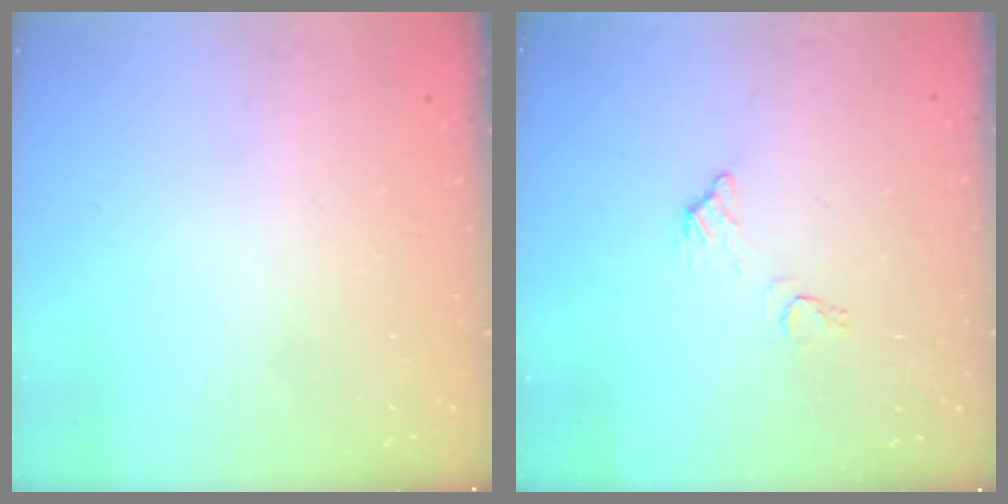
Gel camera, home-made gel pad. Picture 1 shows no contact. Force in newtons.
{"total": 5.8, "press": 5.8, "slide": 0.4}